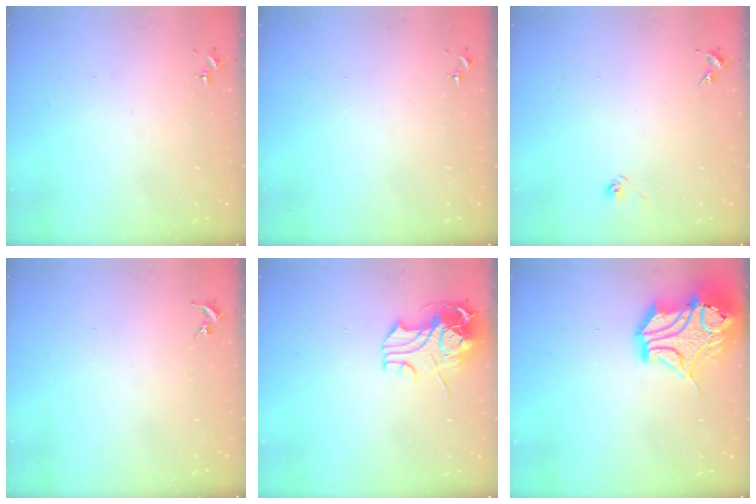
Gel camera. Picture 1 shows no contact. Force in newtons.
{"total": 0.0}
{"total": 2.9, "press": 2.5, "slide": 1.5}
{"total": 0.0}
{"total": 11.8, "press": 11.7, "slide": 2.1}
{"total": 19.2, "press": 19.0, "slide": 3.0}